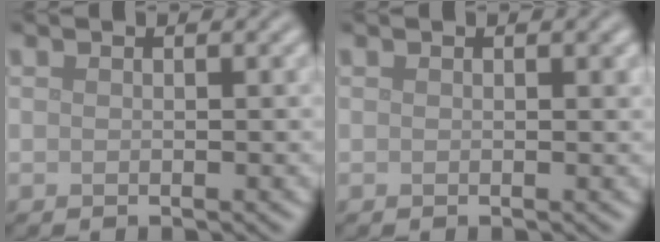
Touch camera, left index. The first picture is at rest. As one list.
[{"total": 0.0}]